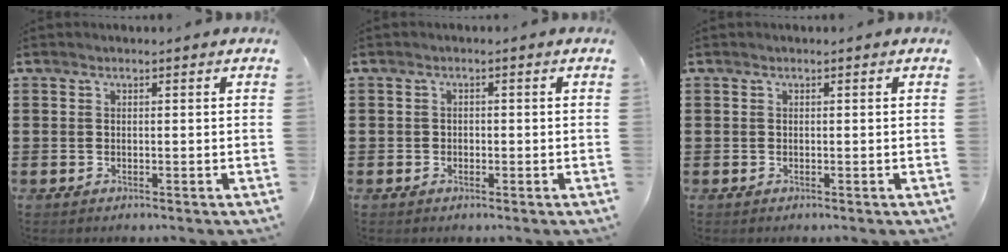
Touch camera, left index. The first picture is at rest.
{"total": 0.8, "force": [-0.2, 0.8, 0.2], "torque": [-0.007, 0.003, -0.007]}
{"total": 0.0}